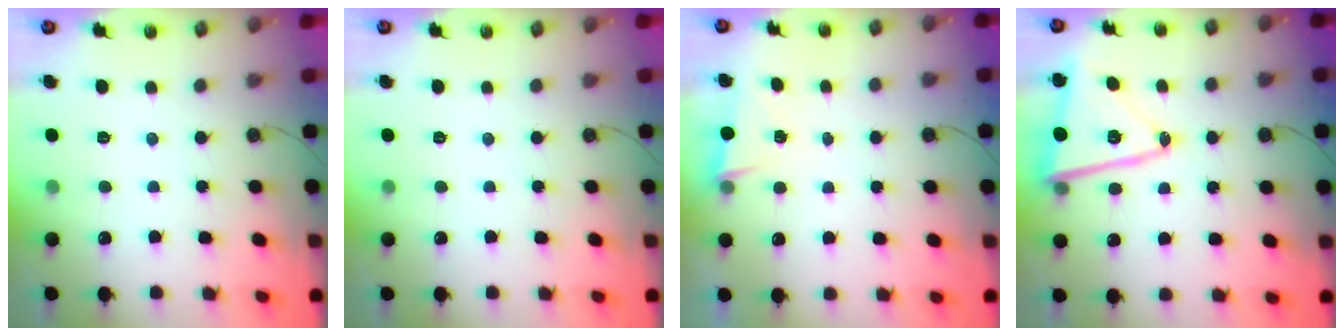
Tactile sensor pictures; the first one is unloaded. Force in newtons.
{"total": 0.0}
{"total": 2.8, "press": 2.6, "slide": 1.0}
{"total": 14.4, "press": 14.3, "slide": 1.4}